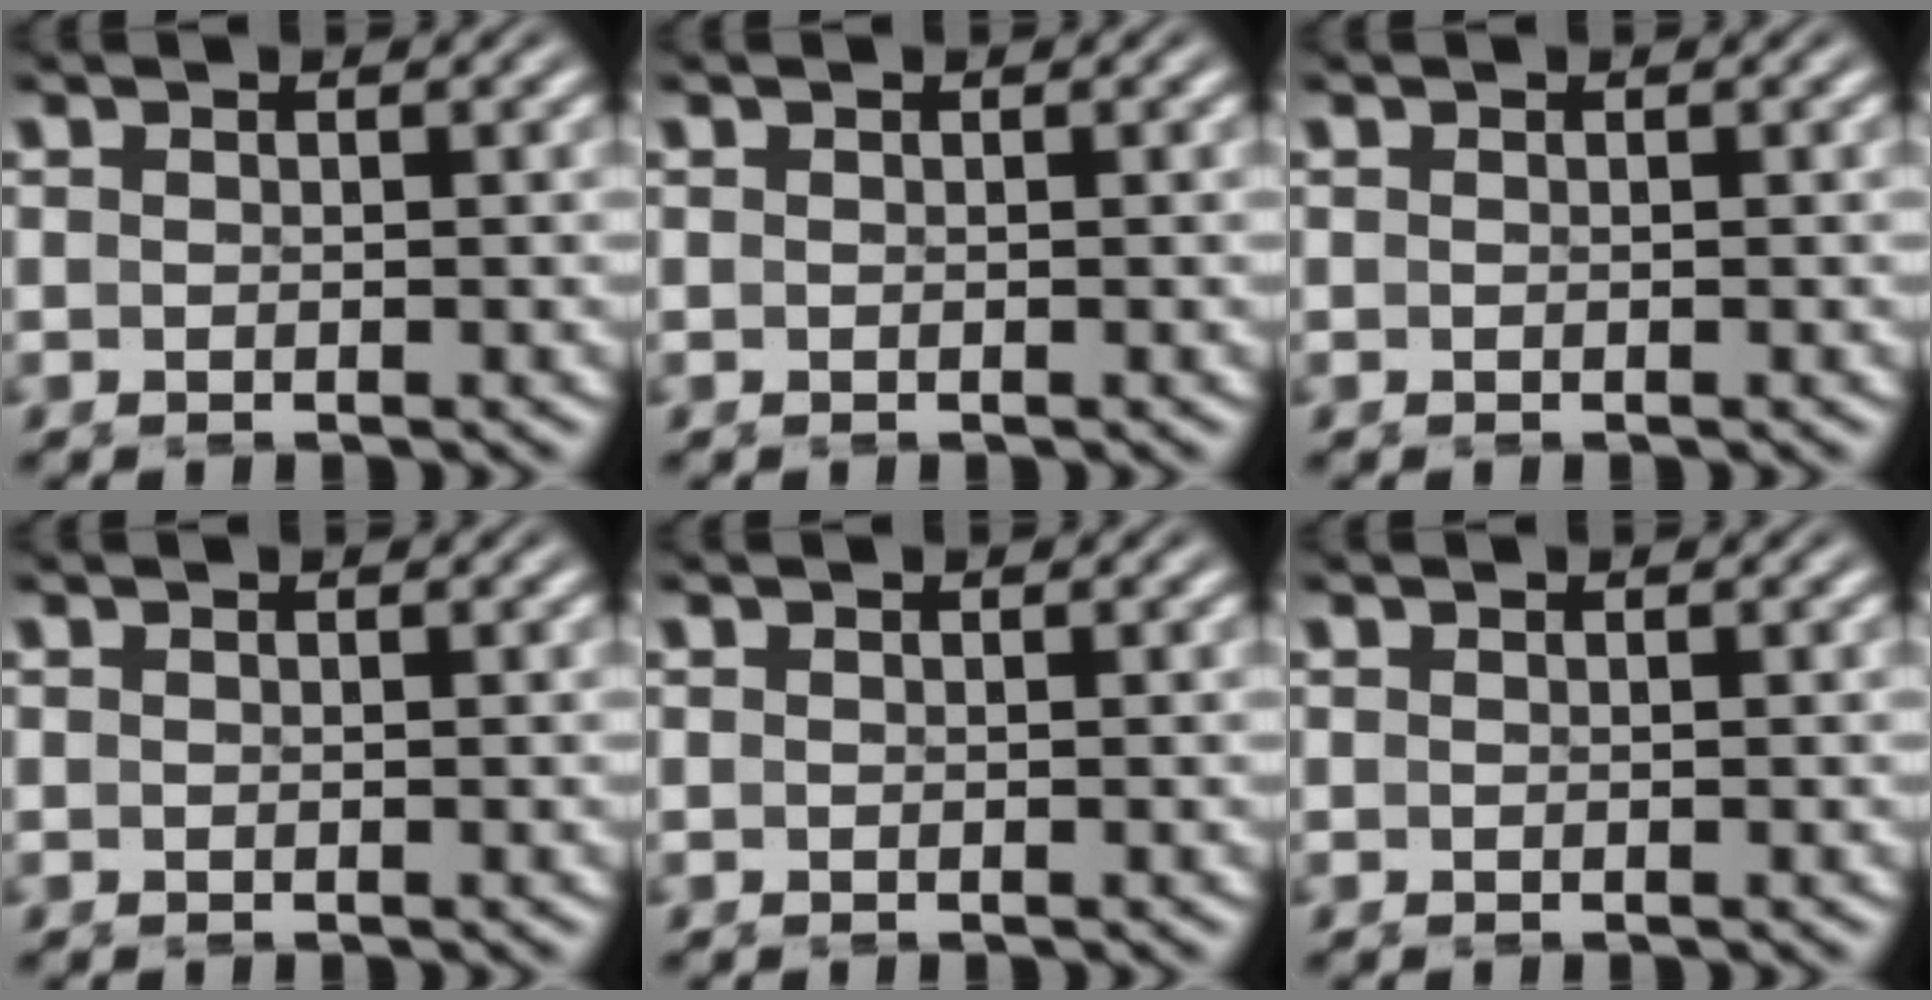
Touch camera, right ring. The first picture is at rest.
{"total": 0.0}
{"total": 0.0}
{"total": 0.0}
{"total": 0.0}
{"total": 0.0}